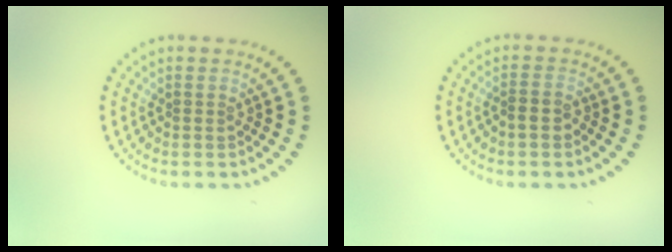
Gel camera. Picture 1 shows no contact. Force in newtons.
{"total": 1.1, "press": 0.9, "slide": 0.6}